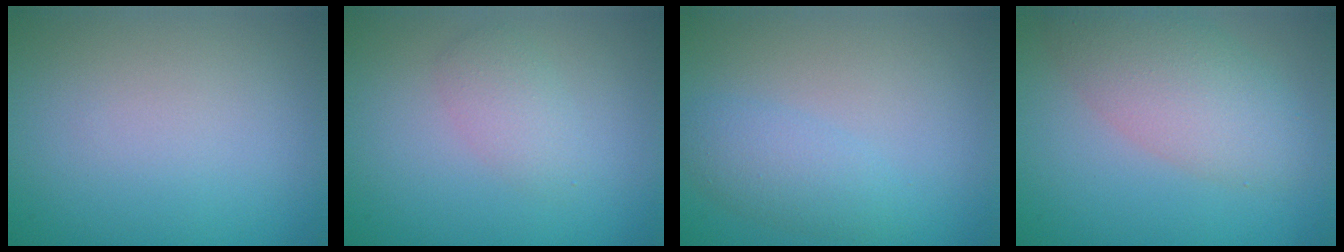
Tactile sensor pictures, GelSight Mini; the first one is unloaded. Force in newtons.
{"total": 2.0, "press": 2.0, "slide": 0.0}
{"total": 2.4, "press": 2.4, "slide": 0.1}
{"total": 5.2, "press": 5.2, "slide": 0.3}